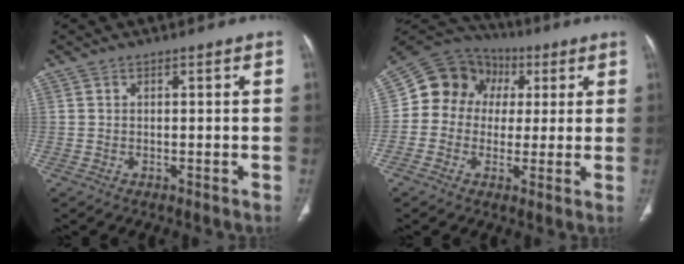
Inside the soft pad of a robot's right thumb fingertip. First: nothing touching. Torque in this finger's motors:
{"motor_torque": [0.33, 1.76, 0.63, -0.74, 0.04]}